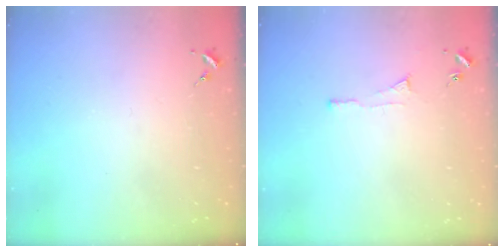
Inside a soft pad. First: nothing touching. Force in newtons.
{"total": 3.5, "press": 3.5, "slide": 0.5}